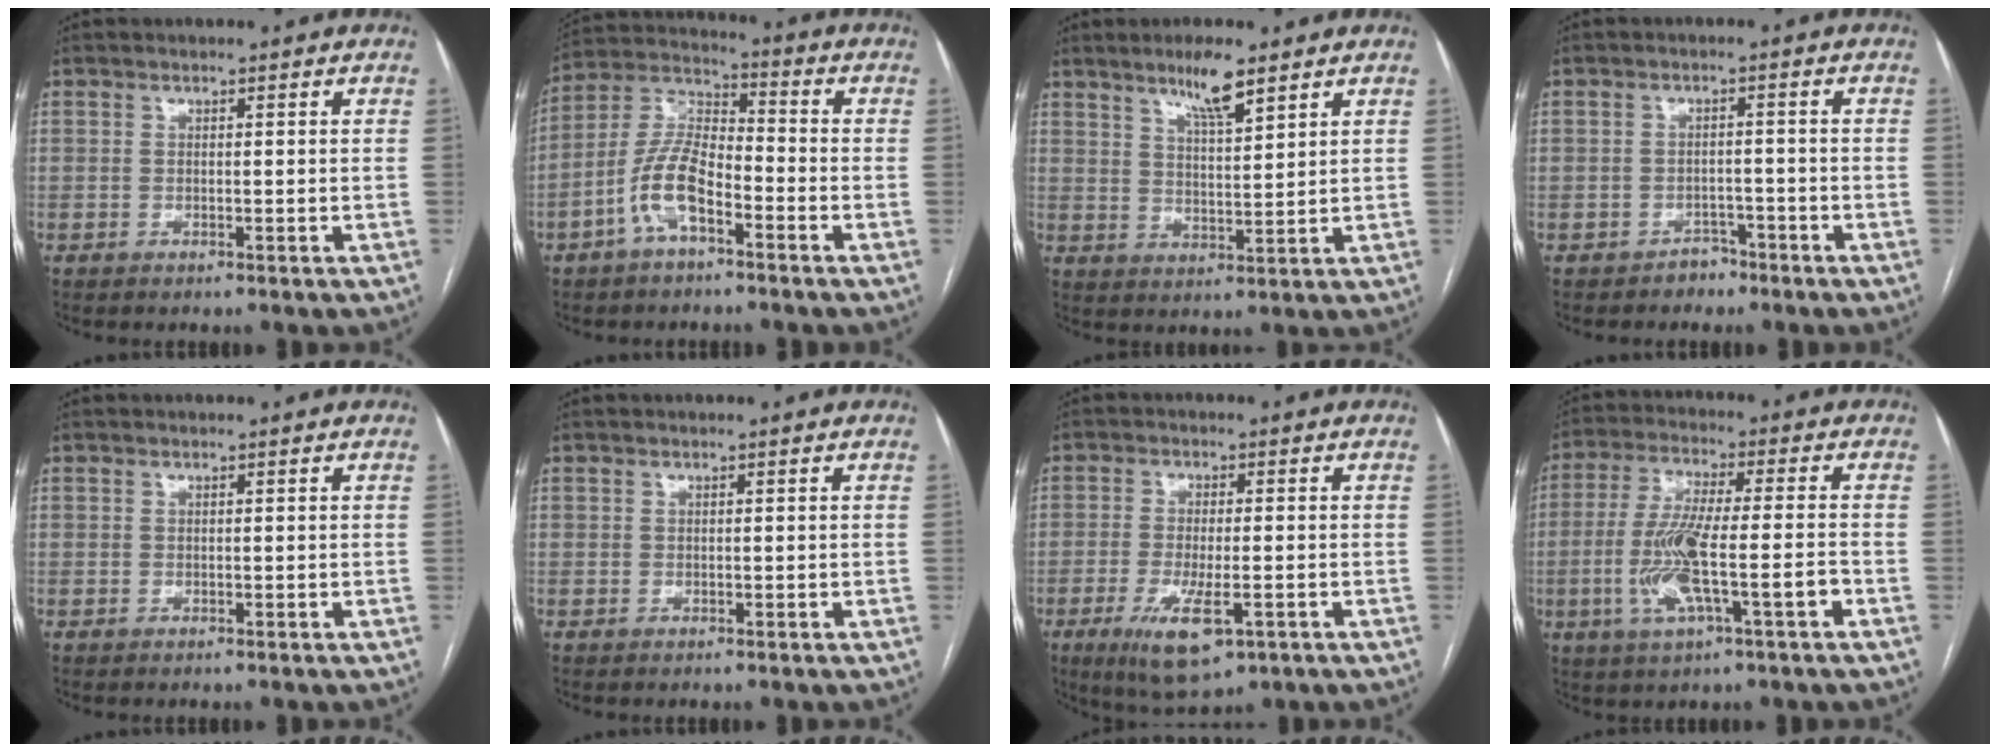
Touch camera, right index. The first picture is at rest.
{"total": 9.8, "force": [-4.4, 3.8, 7.9], "torque": [-0.176, 0.019, -0.088]}
{"total": 6.5, "force": [4.8, 0.7, 4.3], "torque": [-0.077, -0.005, 0.083]}
{"total": 2.6, "force": [-1.8, 1.8, -0.2], "torque": [0.006, 0.011, -0.030]}
{"total": 0.0}
{"total": 0.0}
{"total": 8.3, "force": [-3.5, 2.4, 7.1], "torque": [-0.132, -0.020, -0.052]}
{"total": 11.4, "force": [-3.5, 1.5, 10.8], "torque": [-0.214, 0.002, -0.061]}